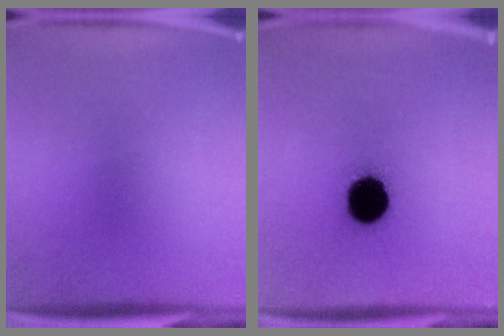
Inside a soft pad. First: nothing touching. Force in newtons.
{"total": 14.9}